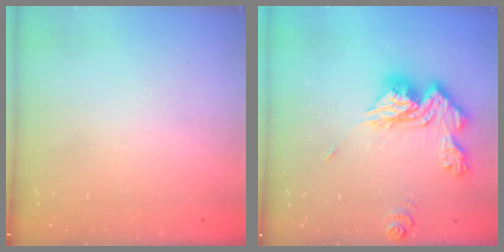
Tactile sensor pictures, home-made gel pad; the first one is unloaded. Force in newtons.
{"total": 16.0, "press": 16.0, "slide": 1.5}